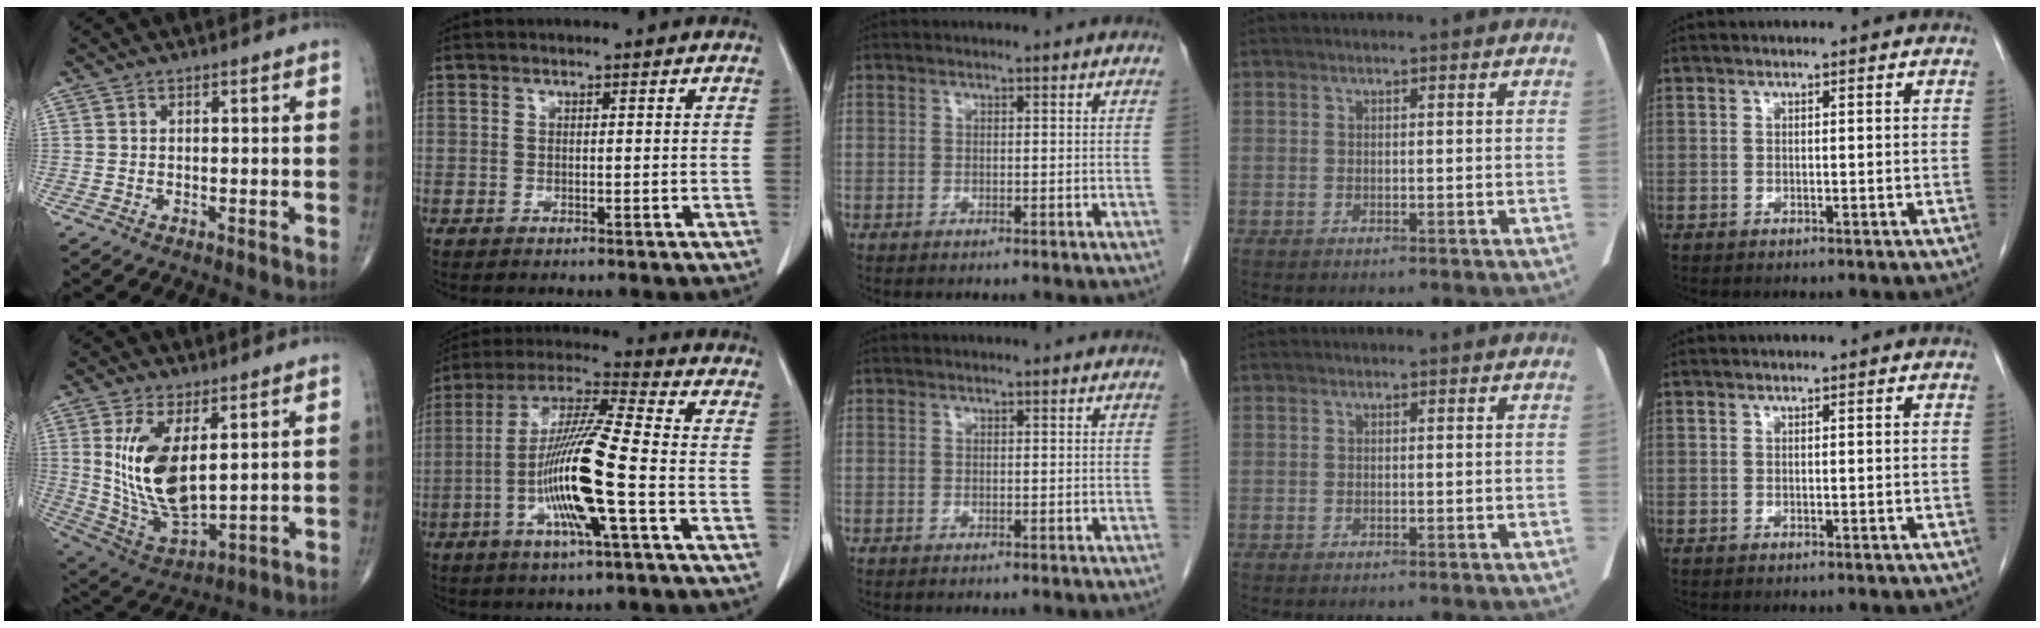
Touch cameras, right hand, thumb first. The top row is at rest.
{"thumb": {"total": 15.0, "force": [3.4, 6.9, 12.8], "torque": [-0.239, -0.023, 0.087]}, "index": {"total": 14.4, "force": [-3.8, 0.1, 13.9], "torque": [-0.275, -0.003, -0.077]}}